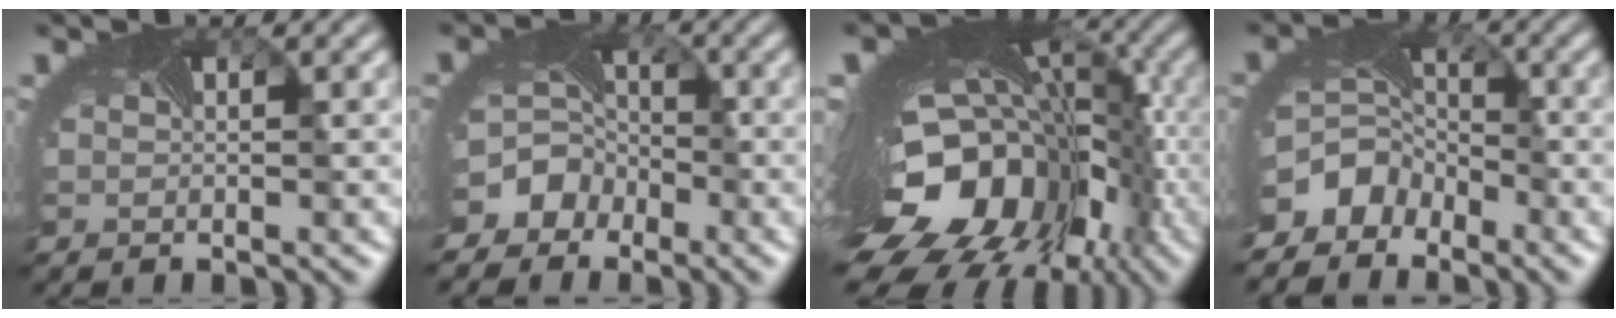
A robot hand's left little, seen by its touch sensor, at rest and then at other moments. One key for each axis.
{"total": 7.4, "fx": -3.9, "fy": 6.0, "fz": 1.7, "tx": -0.030, "ty": -0.016, "tz": -0.066}
{"total": 20.8, "fx": -6.5, "fy": 14.1, "fz": 13.8, "tx": -0.242, "ty": -0.059, "tz": -0.079}
{"total": 6.3, "fx": -4.2, "fy": 4.4, "fz": 1.8, "tx": -0.029, "ty": -0.001, "tz": -0.071}